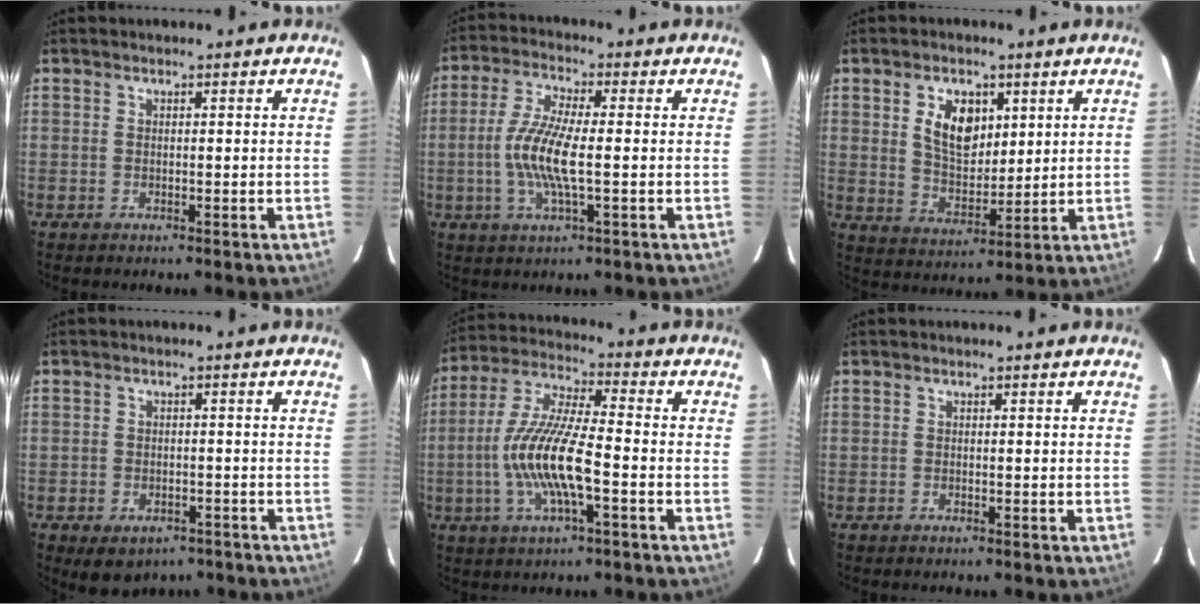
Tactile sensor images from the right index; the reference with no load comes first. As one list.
[{"total": 9.6, "force": [-1.3, 1.6, 9.4], "torque": [-0.193, 0.000, -0.030]}, {"total": 8.9, "force": [3.2, 5.5, 6.2], "torque": [-0.109, 0.007, 0.067]}, {"total": 7.5, "force": [-5.0, 4.6, 3.3], "torque": [-0.063, -0.001, -0.056]}, {"total": 14.0, "force": [-3.6, 2.7, 13.3], "torque": [-0.271, -0.001, -0.072]}, {"total": 0.0}]